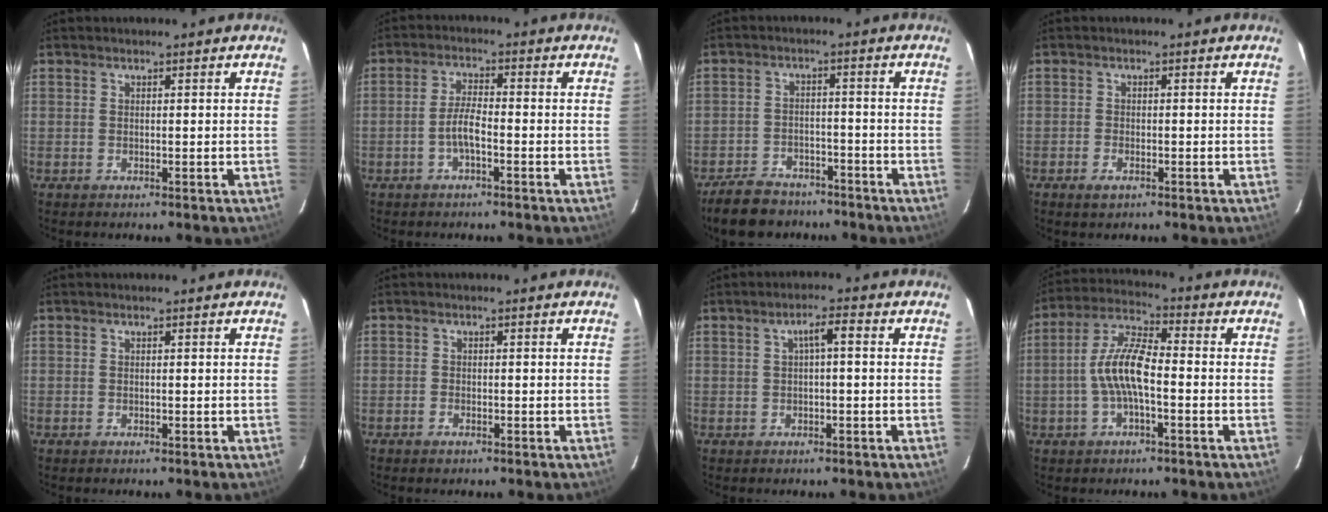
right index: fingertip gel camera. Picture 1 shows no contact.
{"total": 3.6, "force": [-1.8, 0.7, 3.1], "torque": [-0.069, 0.005, -0.035]}
{"total": 7.9, "force": [-5.9, 4.5, 2.5], "torque": [-0.077, 0.014, -0.092]}
{"total": 2.0, "force": [-1.3, 1.0, 1.2], "torque": [-0.026, -0.003, -0.025]}
{"total": 0.0}
{"total": 1.0, "force": [-0.8, 0.6, 0.3], "torque": [-0.006, 0.000, -0.015]}
{"total": 2.9, "force": [0.3, 0.6, 2.8], "torque": [-0.052, 0.011, 0.008]}
{"total": 9.2, "force": [-1.9, 2.7, 8.5], "torque": [-0.183, 0.013, -0.038]}